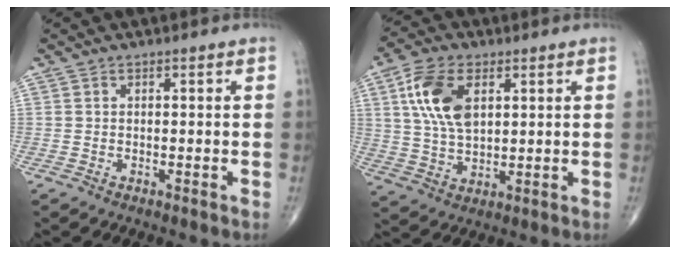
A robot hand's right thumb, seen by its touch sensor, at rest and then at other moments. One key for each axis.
{"total": 11.6, "fx": 3.7, "fy": 6.4, "fz": 9.0, "tx": -0.172, "ty": -0.005, "tz": 0.073}